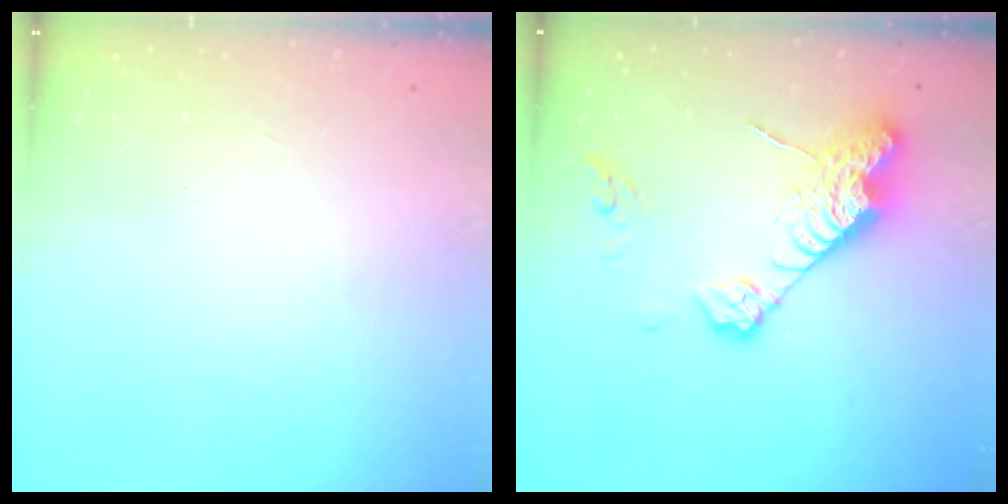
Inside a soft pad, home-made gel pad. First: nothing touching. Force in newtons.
{"total": 15.4, "press": 15.3, "slide": 1.6}